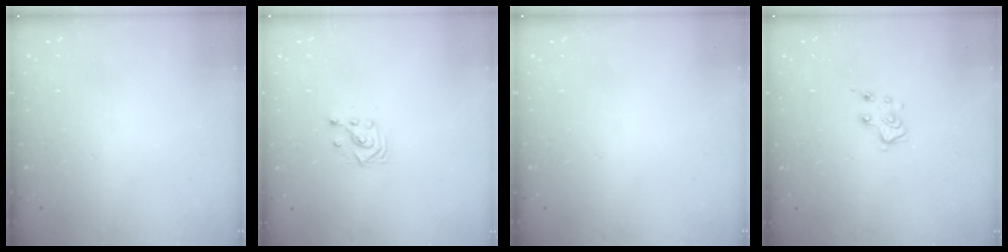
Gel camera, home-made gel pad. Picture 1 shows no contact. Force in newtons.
{"total": 3.0, "press": 3.0, "slide": 0.1}
{"total": 0.0}
{"total": 6.2, "press": 6.1, "slide": 0.8}